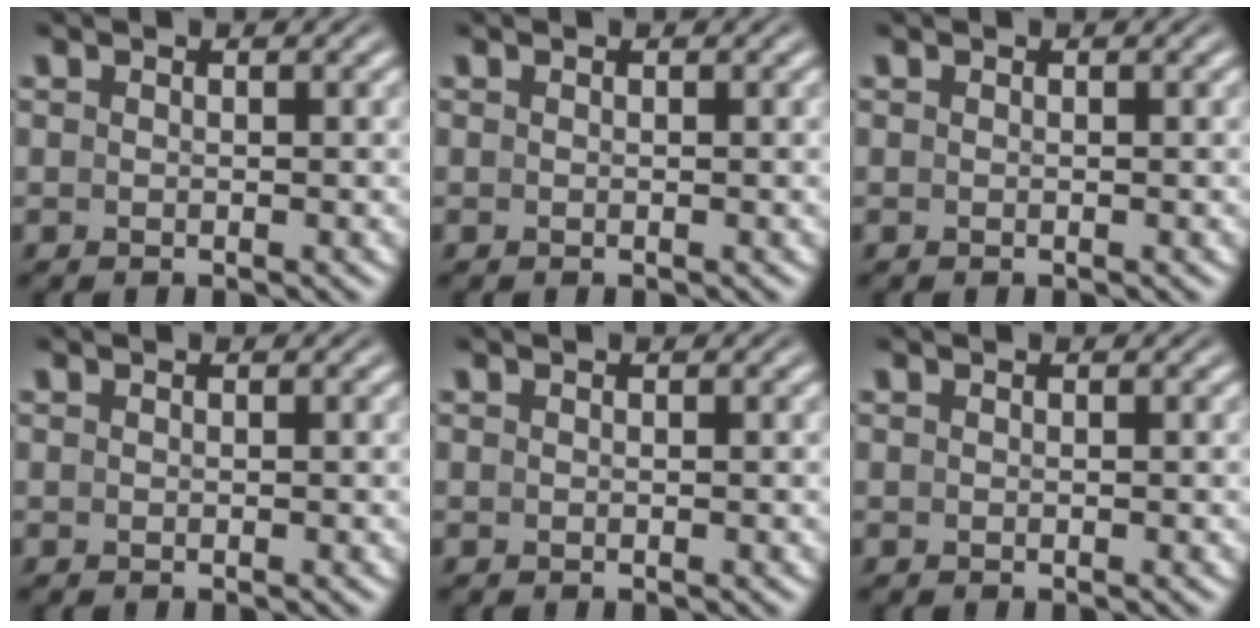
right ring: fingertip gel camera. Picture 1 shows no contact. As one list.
[{"total": 0.0}, {"total": 0.0}, {"total": 0.0}, {"total": 0.0}, {"total": 0.0}]